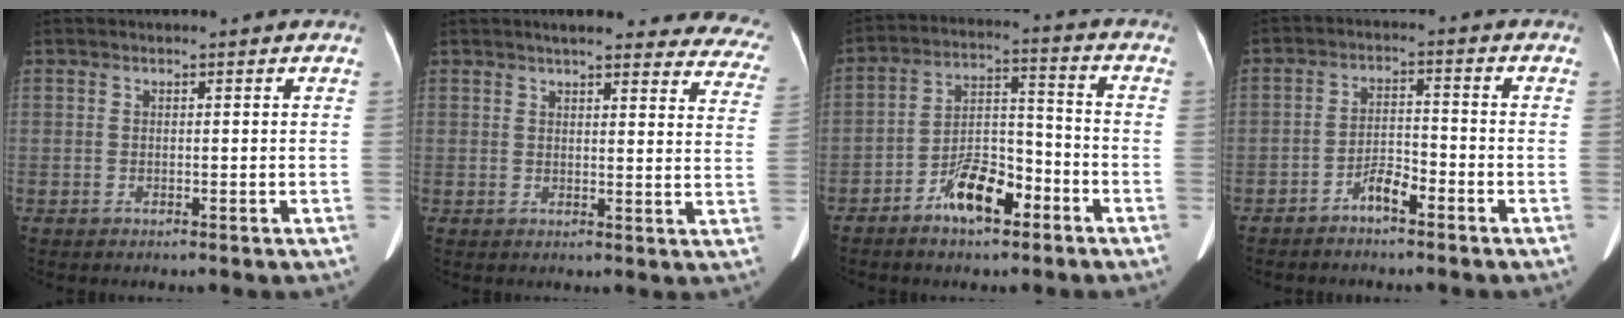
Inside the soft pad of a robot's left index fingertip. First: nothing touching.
{"total": 22.6, "force": [20.5, 4.5, 8.3], "torque": [-0.081, -0.044, 0.214]}
{"total": 9.1, "force": [-5.4, 3.4, 6.5], "torque": [-0.123, 0.015, -0.094]}
{"total": 3.8, "force": [-2.8, 0.9, 2.4], "torque": [-0.047, 0.009, -0.052]}